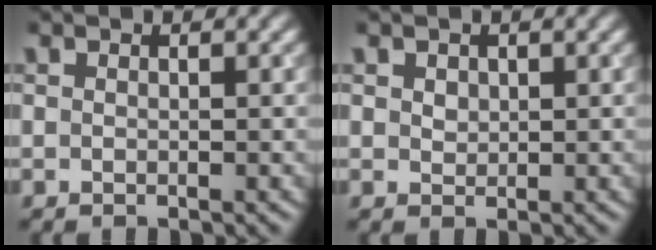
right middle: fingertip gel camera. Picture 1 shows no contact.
{"total": 1.0, "force": [0.5, 0.8, 0.4], "torque": [-0.008, 0.000, 0.011]}